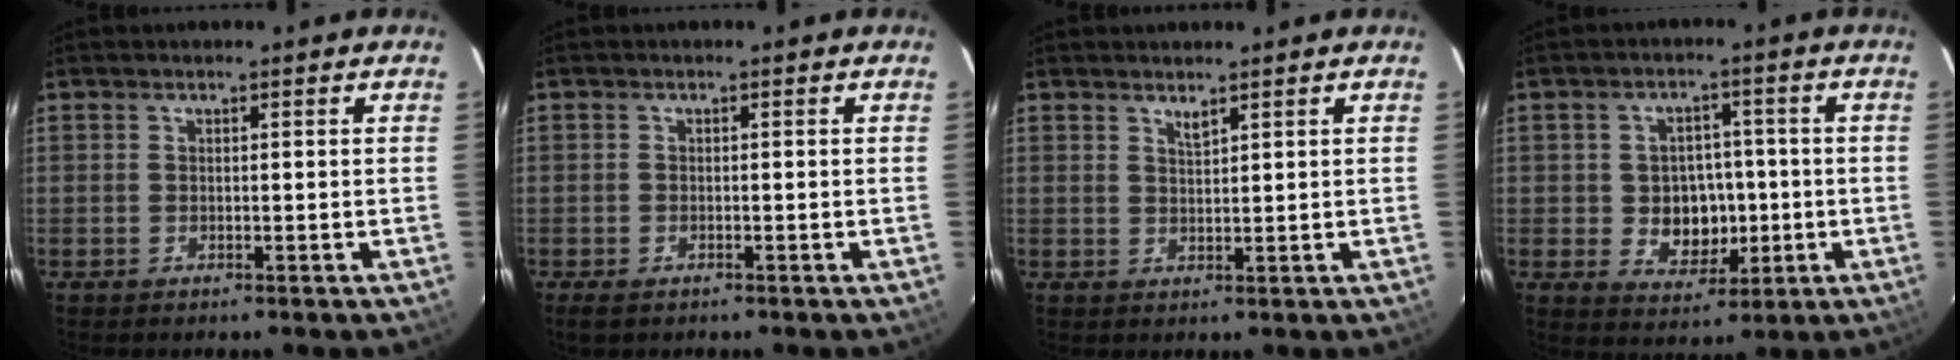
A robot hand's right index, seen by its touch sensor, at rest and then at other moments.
{"total": 2.2, "force": [-1.6, 1.1, 1.1], "torque": [-0.026, -0.006, -0.028]}
{"total": 1.4, "force": [1.3, 0.2, 0.7], "torque": [-0.012, 0.000, 0.023]}
{"total": 8.1, "force": [-1.0, 6.9, 4.0], "torque": [-0.084, 0.007, 0.001]}